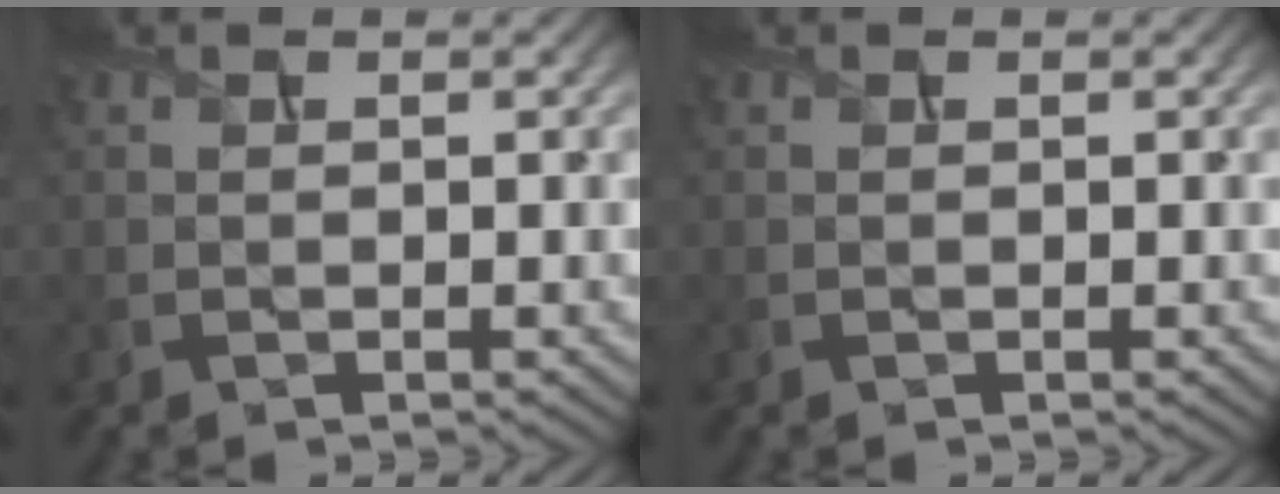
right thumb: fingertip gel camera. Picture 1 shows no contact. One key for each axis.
{"total": 0.0}